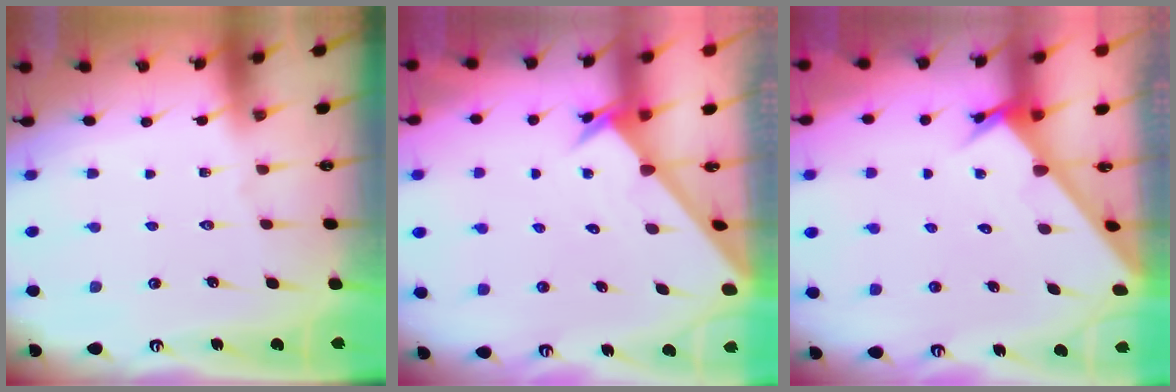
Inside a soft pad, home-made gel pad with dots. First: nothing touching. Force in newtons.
{"total": 2.3, "press": 2.3, "slide": 0.2}
{"total": 2.8, "press": 2.8, "slide": 0.1}